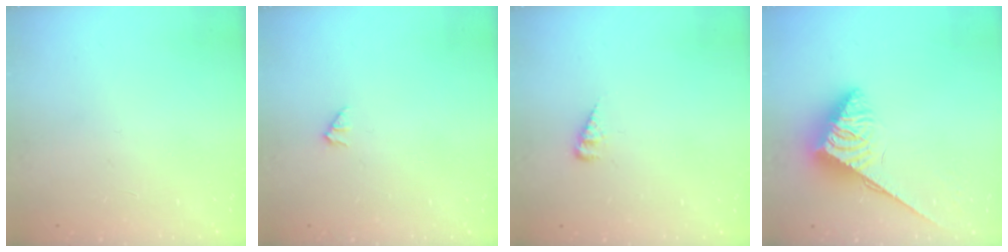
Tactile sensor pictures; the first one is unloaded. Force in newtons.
{"total": 0.0}
{"total": 3.3, "press": 3.3, "slide": 0.5}
{"total": 3.7, "press": 3.6, "slide": 0.6}